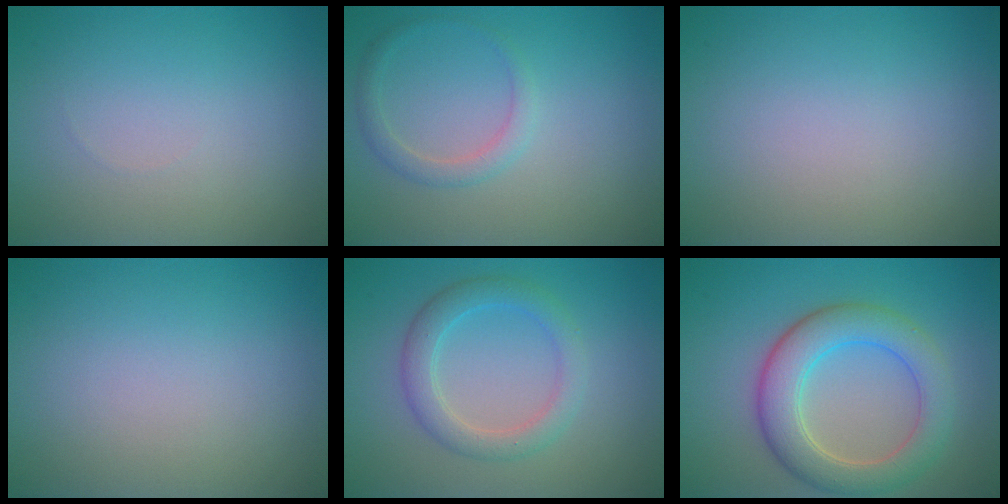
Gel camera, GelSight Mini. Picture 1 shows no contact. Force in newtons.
{"total": 1.7, "press": 1.7, "slide": 0.2}
{"total": 0.0}
{"total": 0.0}
{"total": 3.1, "press": 3.1, "slide": 0.1}
{"total": 6.0, "press": 6.0, "slide": 0.2}